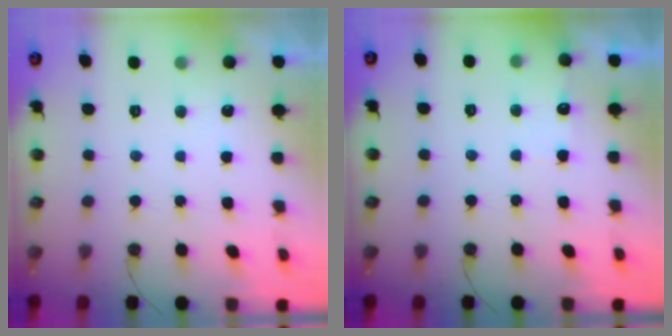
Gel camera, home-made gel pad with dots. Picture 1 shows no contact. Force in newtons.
{"total": 3.2, "press": 3.2, "slide": 0.5}